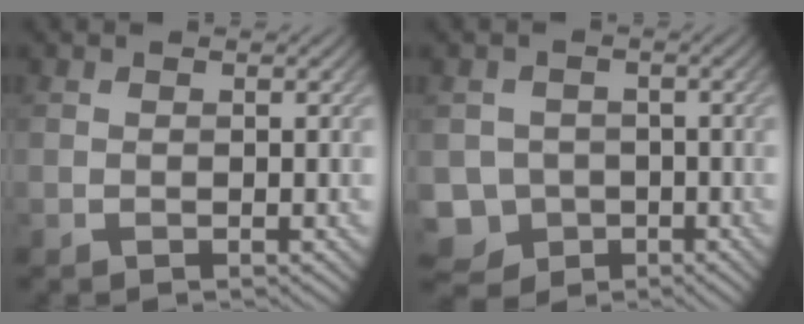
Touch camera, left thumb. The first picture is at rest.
{"total": 5.7, "force": [-2.4, 4.9, 1.5], "torque": [-0.039, -0.013, -0.053]}